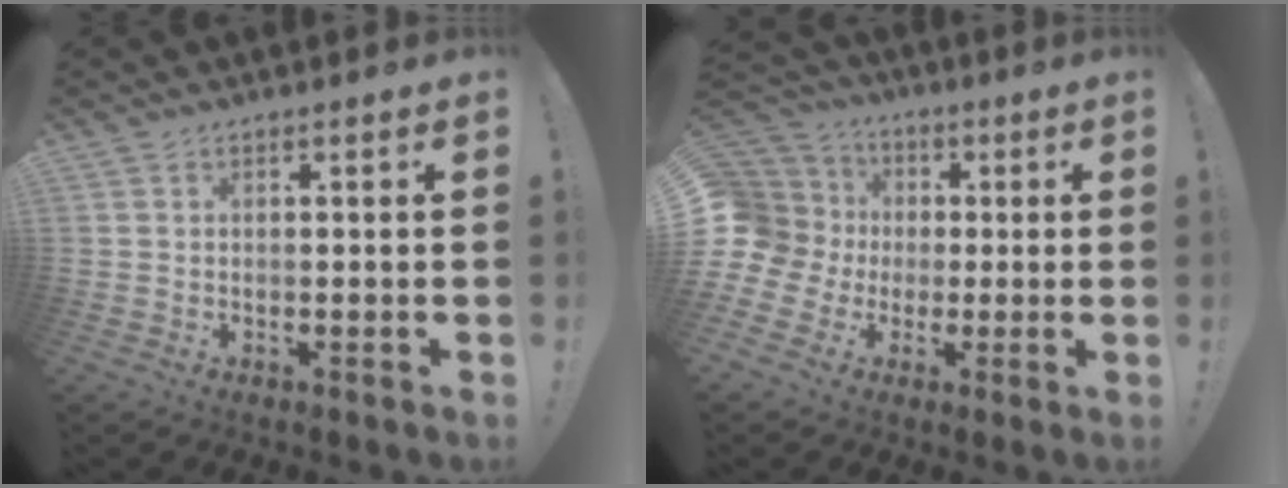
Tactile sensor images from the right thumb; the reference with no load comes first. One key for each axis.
{"total": 11.9, "fx": -0.5, "fy": 11.0, "fz": 4.6, "tx": -0.095, "ty": 0.004, "tz": 0.001}